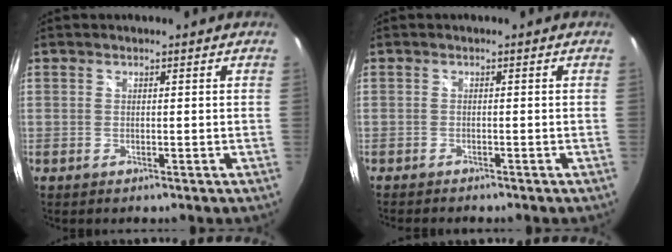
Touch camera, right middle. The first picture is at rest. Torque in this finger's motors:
{"motor_torque": [1.08, -1.06, 0.09, 0.06]}